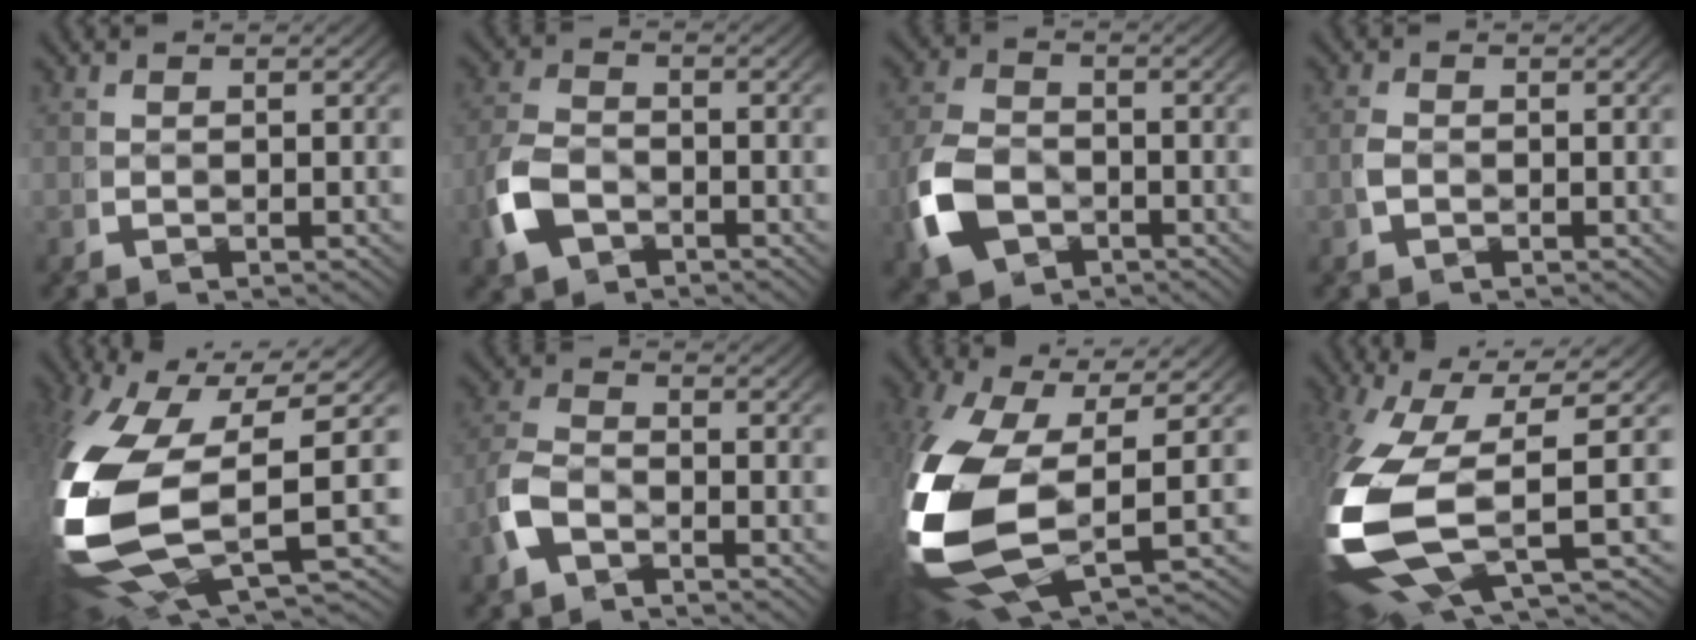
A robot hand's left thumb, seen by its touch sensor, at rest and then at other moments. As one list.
[{"total": 4.6, "force": [-2.0, 3.3, 2.5], "torque": [-0.077, -0.020, -0.025]}, {"total": 6.8, "force": [-2.3, 5.0, 3.9], "torque": [-0.111, -0.028, -0.028]}, {"total": 1.0, "force": [-0.6, 0.8, 0.4], "torque": [-0.017, -0.009, -0.008]}, {"total": 19.7, "force": [-1.7, 11.8, 15.7], "torque": [-0.389, -0.062, 0.008]}, {"total": 3.5, "force": [-1.4, 2.6, 1.8], "torque": [-0.054, -0.013, -0.025]}, {"total": 15.9, "force": [-1.5, 9.1, 13.0], "torque": [-0.333, -0.053, 0.012]}, {"total": 16.3, "force": [-1.0, 9.1, 13.5], "torque": [-0.329, -0.043, 0.009]}]